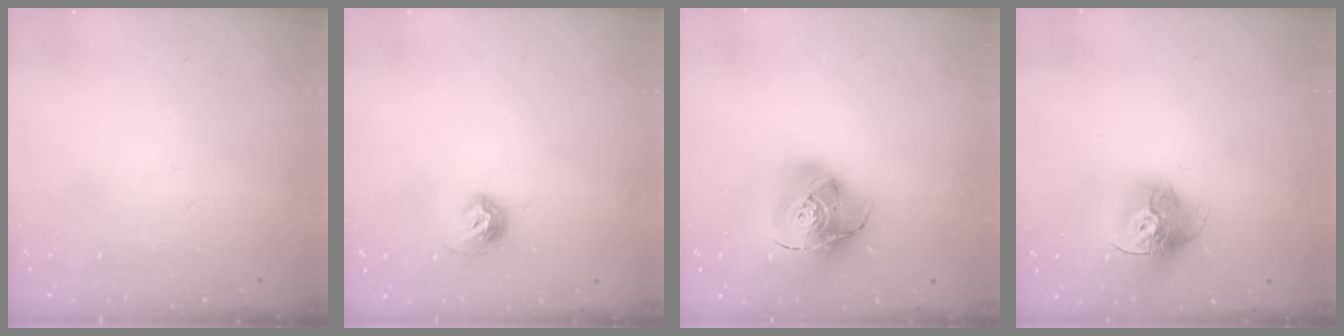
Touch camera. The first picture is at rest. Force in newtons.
{"total": 8.4, "press": 8.3, "slide": 0.9}
{"total": 17.5, "press": 17.3, "slide": 2.1}
{"total": 15.3, "press": 15.2, "slide": 1.7}